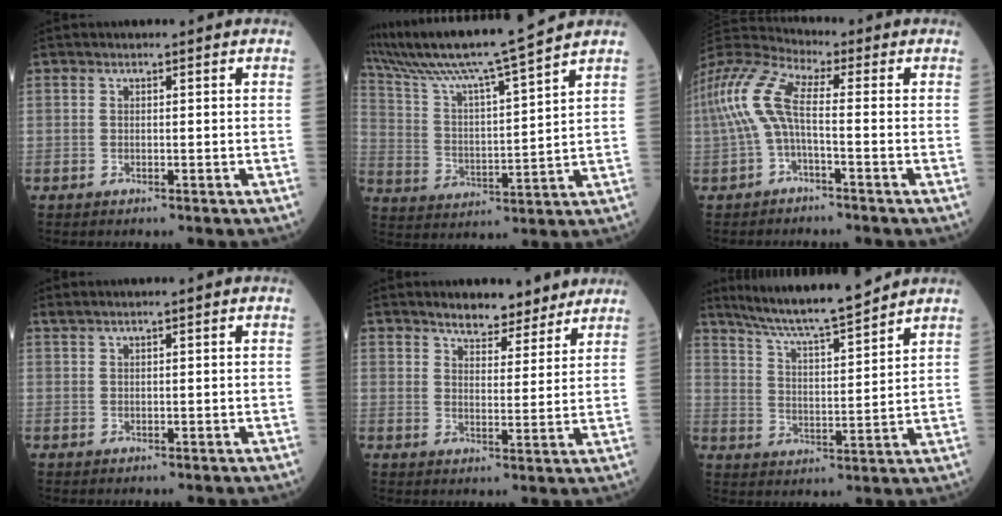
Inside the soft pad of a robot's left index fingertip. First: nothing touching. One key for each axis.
{"total": 16.9, "fx": 14.7, "fy": -1.5, "fz": 8.2, "tx": -0.156, "ty": 0.002, "tz": 0.249}
{"total": 9.1, "fx": -0.4, "fy": 2.1, "fz": 8.9, "tx": -0.203, "ty": 0.040, "tz": -0.018}
{"total": 1.3, "fx": 1.2, "fy": -0.1, "fz": 0.7, "tx": -0.016, "ty": 0.018, "tz": 0.027}
{"total": 7.0, "fx": 6.3, "fy": 2.4, "fz": 2.0, "tx": -0.024, "ty": 0.004, "tz": 0.086}
{"total": 13.2, "fx": 11.9, "fy": 0.1, "fz": 5.7, "tx": -0.104, "ty": 0.005, "tz": 0.197}